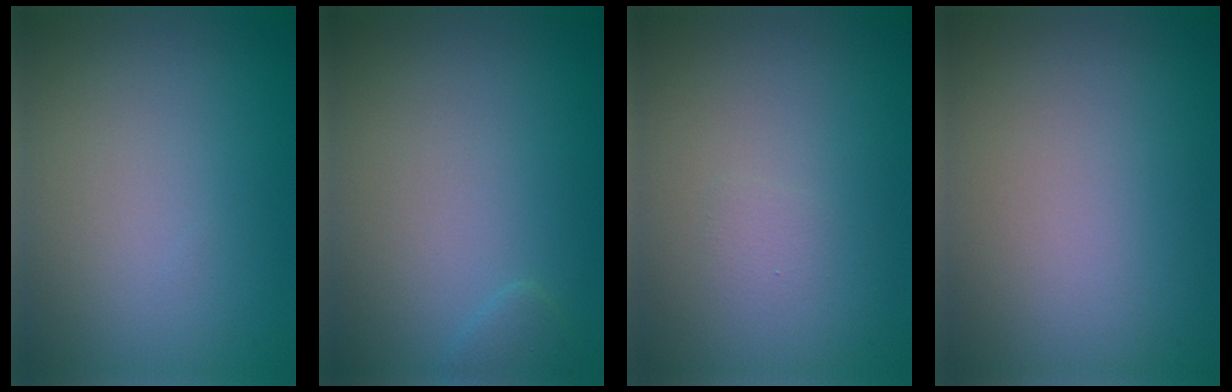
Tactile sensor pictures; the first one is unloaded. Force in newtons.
{"total": 0.8, "press": 0.8, "slide": 0.1}
{"total": 0.6, "press": 0.6, "slide": 0.1}
{"total": 0.0}